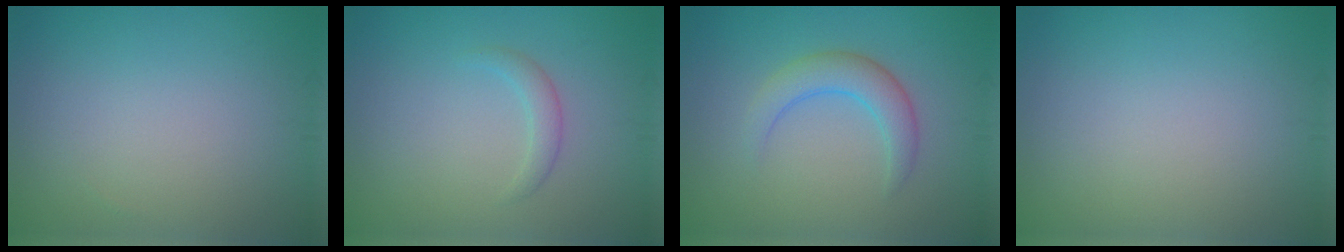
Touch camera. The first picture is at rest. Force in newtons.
{"total": 1.4, "press": 1.4, "slide": 0.1}
{"total": 3.2, "press": 3.2, "slide": 0.2}
{"total": 0.0}